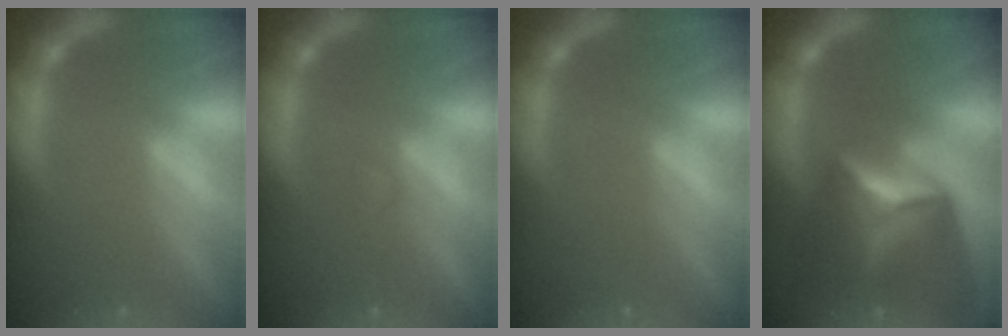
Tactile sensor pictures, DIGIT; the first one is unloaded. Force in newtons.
{"total": 0.9}
{"total": 0.0}
{"total": 9.4}